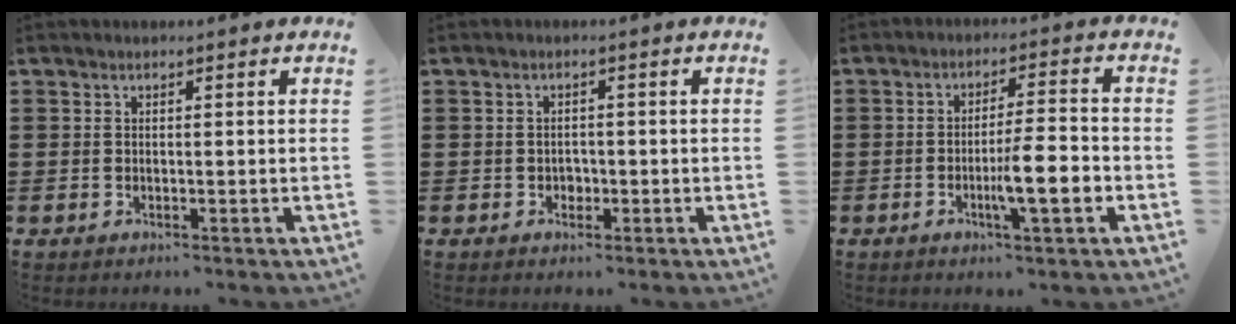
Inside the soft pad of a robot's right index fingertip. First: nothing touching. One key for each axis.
{"total": 1.2, "fx": -0.5, "fy": 1.0, "fz": 0.5, "tx": -0.013, "ty": 0.000, "tz": -0.010}
{"total": 7.6, "fx": -2.3, "fy": 0.9, "fz": 7.2, "tx": -0.124, "ty": -0.007, "tz": -0.040}